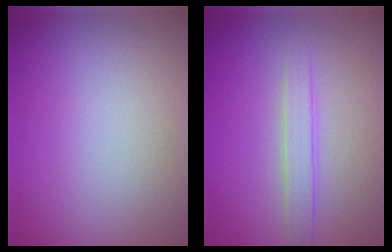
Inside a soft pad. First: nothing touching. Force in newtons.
{"total": 1.8, "press": 1.8, "slide": 0.1}